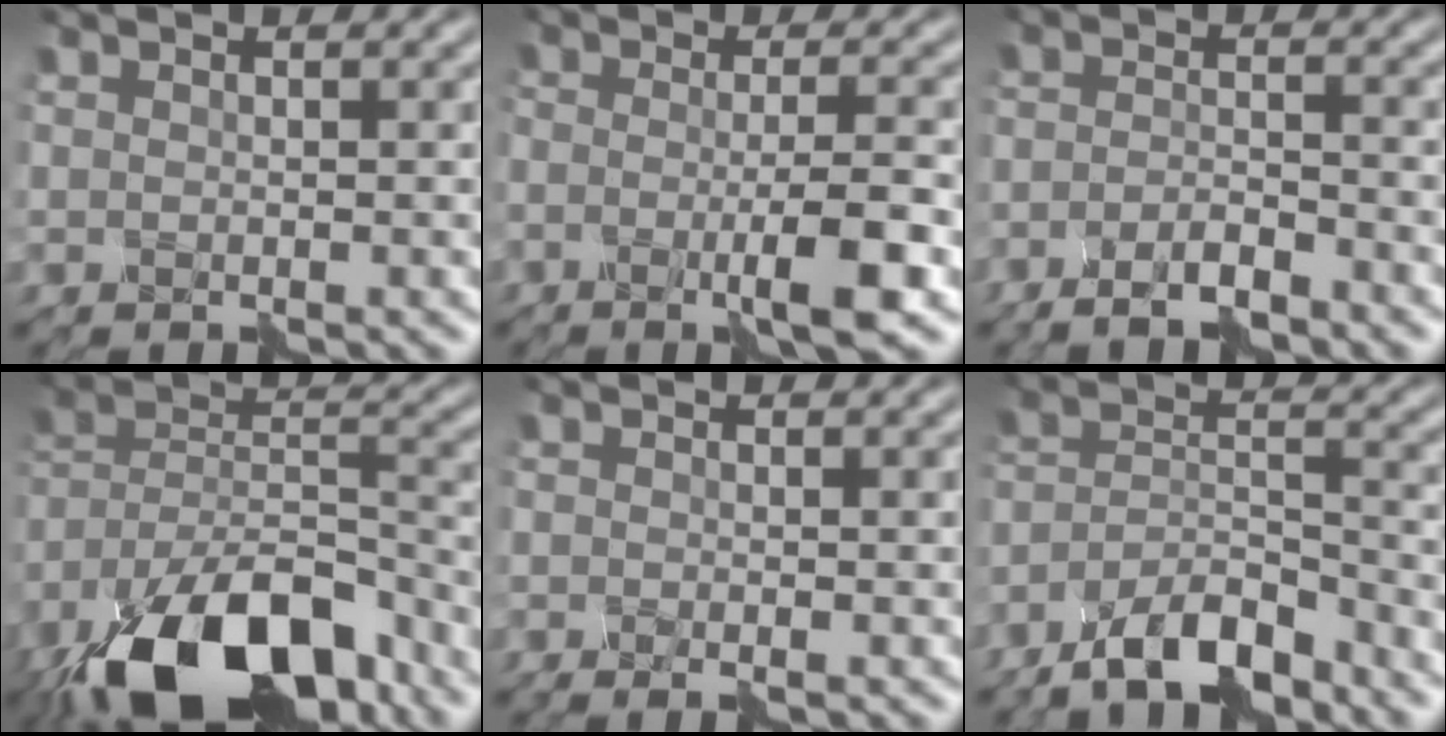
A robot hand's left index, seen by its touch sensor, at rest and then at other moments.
{"total": 4.5, "force": [-1.9, 0.8, 4.0], "torque": [-0.065, -0.005, -0.040]}
{"total": 3.0, "force": [-2.6, 0.4, 1.5], "torque": [-0.020, 0.005, -0.054]}
{"total": 16.0, "force": [-11.6, 6.4, 9.0], "torque": [-0.182, -0.009, -0.200]}
{"total": 0.8, "force": [-0.7, 0.0, 0.5], "torque": [-0.002, 0.002, -0.014]}
{"total": 6.9, "force": [-5.8, 1.6, 3.4], "torque": [-0.058, 0.002, -0.109]}